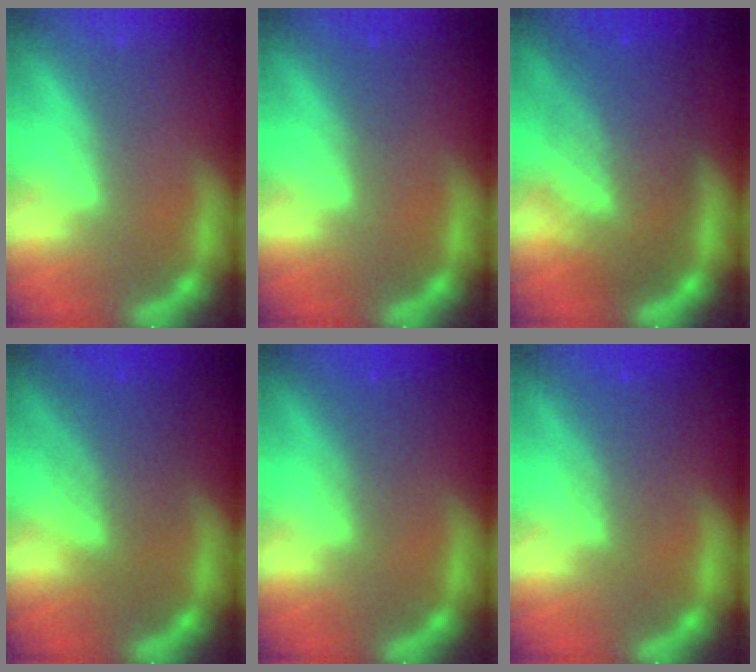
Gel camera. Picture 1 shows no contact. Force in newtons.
{"total": 1.5}
{"total": 10.0}
{"total": 6.0}
{"total": 2.5}
{"total": 3.6}